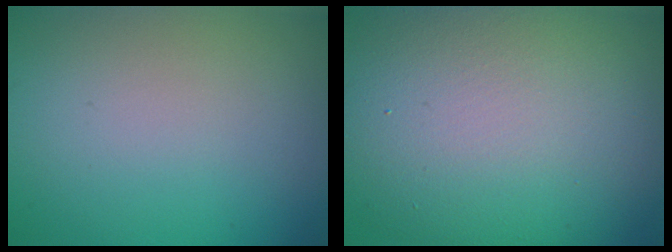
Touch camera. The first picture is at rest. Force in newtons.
{"total": 14.1, "press": 14.0, "slide": 1.3}